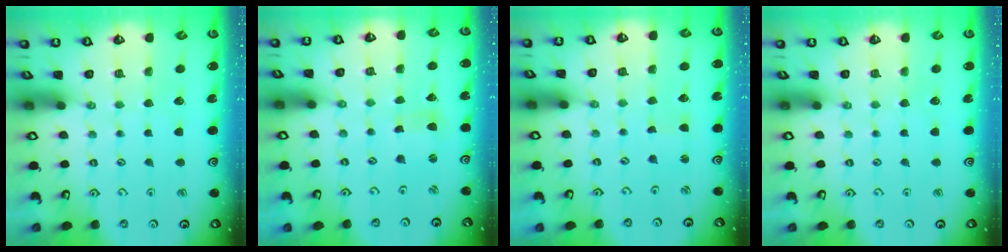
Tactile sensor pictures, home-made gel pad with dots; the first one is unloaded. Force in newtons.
{"total": 1.2, "press": 1.2, "slide": 0.2}
{"total": 0.8, "press": 0.8, "slide": 0.1}
{"total": 0.0}